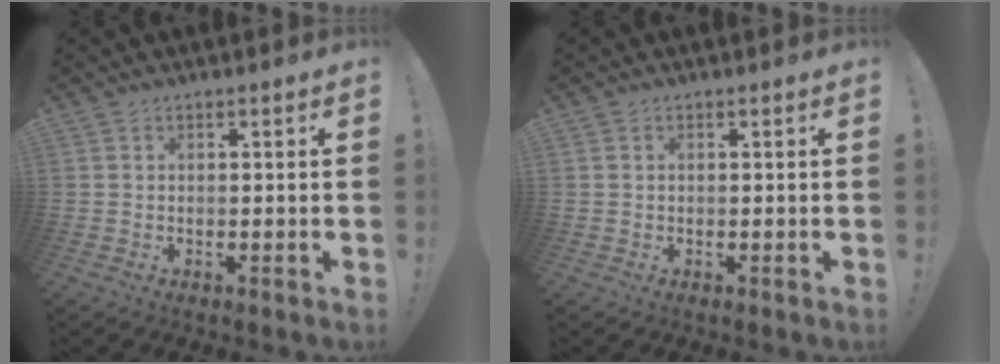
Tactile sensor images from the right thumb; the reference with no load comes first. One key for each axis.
{"total": 0.0}